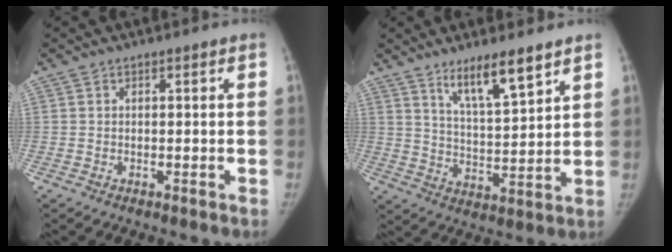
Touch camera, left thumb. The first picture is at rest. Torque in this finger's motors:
{"motor_torque": [0.15, 0.09, 0.85, -0.71, 0.06]}